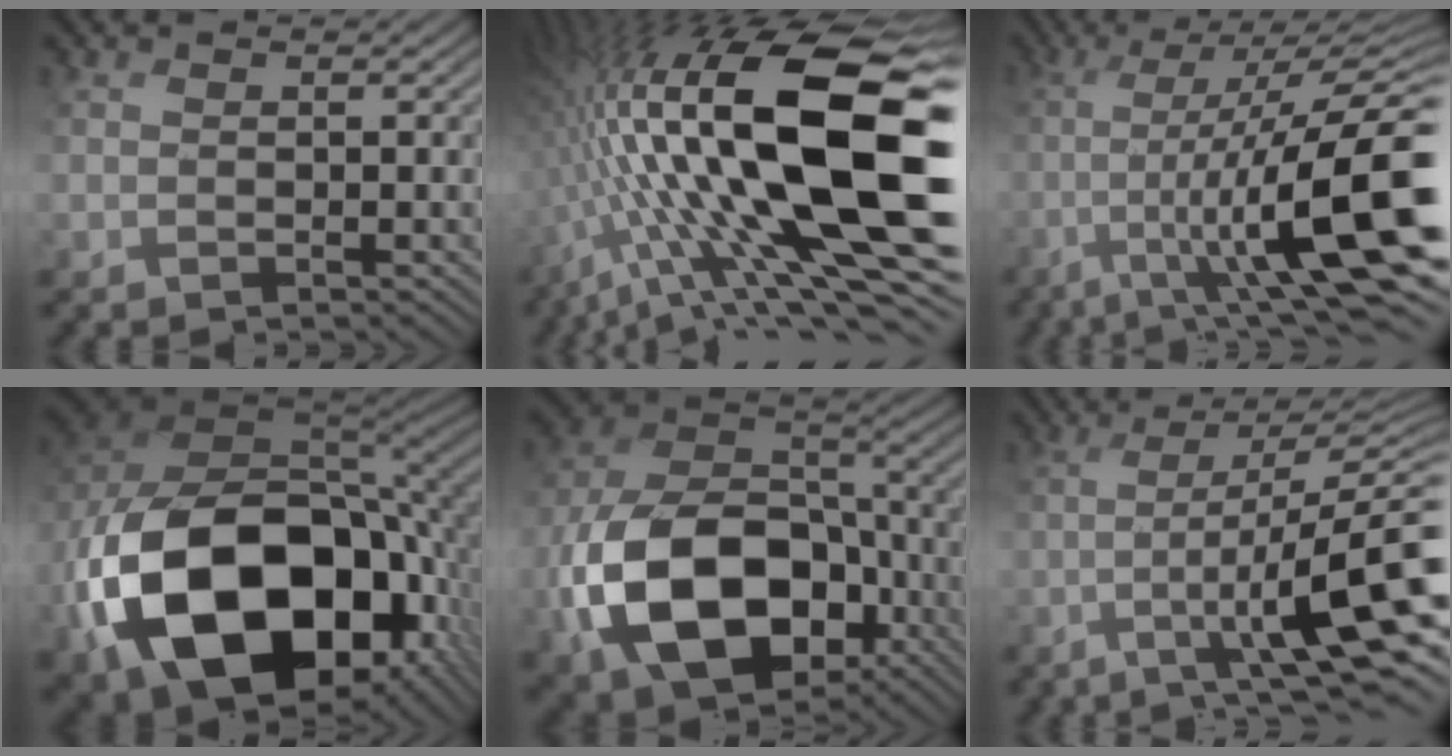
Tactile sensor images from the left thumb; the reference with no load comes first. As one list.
[{"total": 22.0, "force": [-1.7, 7.0, 20.8], "torque": [-0.369, -0.011, -0.036]}, {"total": 16.7, "force": [-4.2, 4.3, 15.6], "torque": [-0.261, -0.002, -0.056]}, {"total": 22.1, "force": [-7.4, 14.8, 14.6], "torque": [-0.344, -0.048, -0.099]}, {"total": 17.4, "force": [-6.1, 12.0, 11.0], "torque": [-0.229, -0.036, -0.109]}, {"total": 12.2, "force": [-3.4, 2.0, 11.6], "torque": [-0.187, 0.002, -0.048]}]